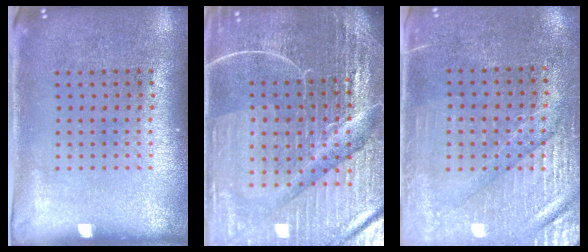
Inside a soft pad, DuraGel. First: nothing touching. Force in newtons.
{"total": 6.3, "press": 5.6, "slide": 2.8}
{"total": 3.4, "press": 3.1, "slide": 1.4}